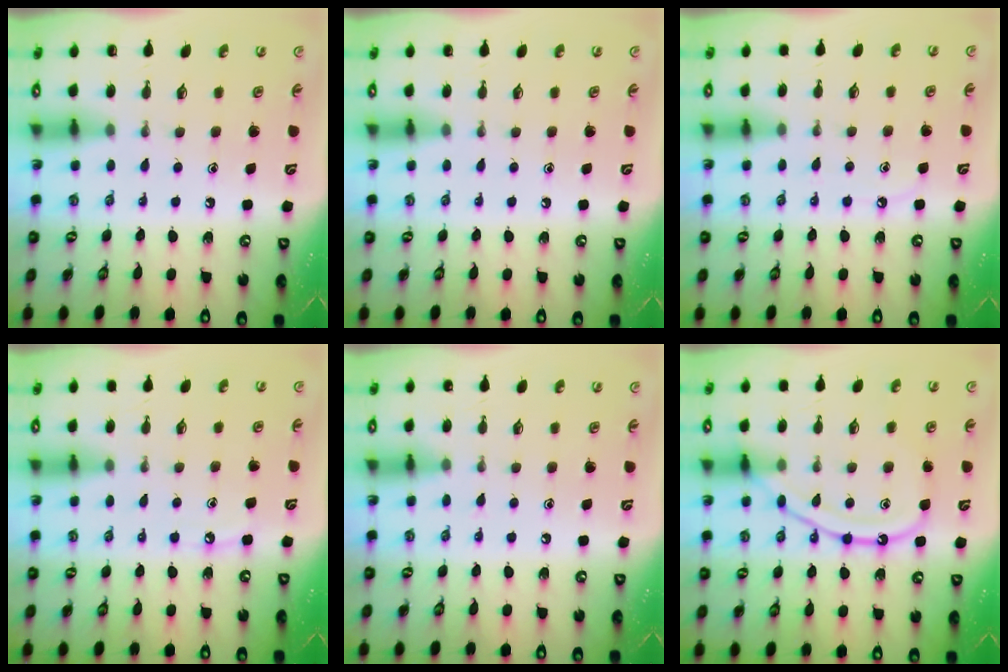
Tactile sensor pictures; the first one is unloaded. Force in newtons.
{"total": 0.0}
{"total": 6.0, "press": 6.0, "slide": 0.8}
{"total": 4.0, "press": 4.0, "slide": 0.5}
{"total": 5.2, "press": 5.2, "slide": 0.5}
{"total": 13.3, "press": 13.3, "slide": 1.2}